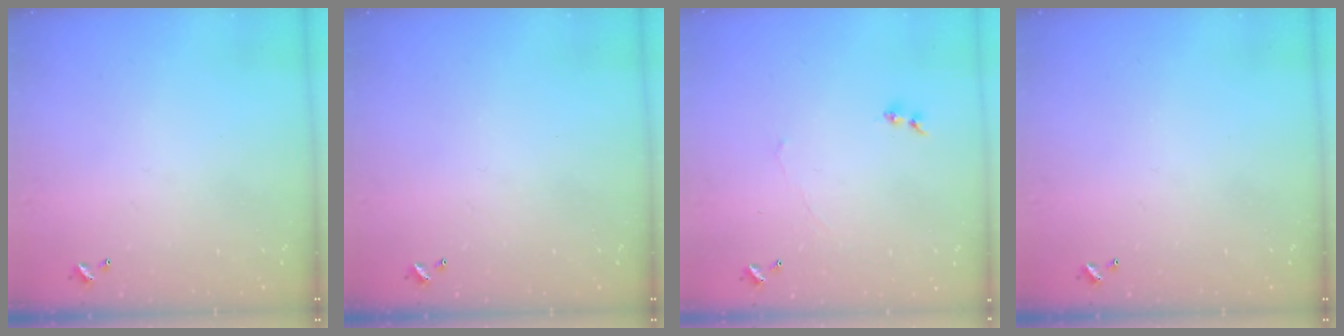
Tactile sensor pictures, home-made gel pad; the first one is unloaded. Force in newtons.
{"total": 0.0}
{"total": 0.7, "press": 0.1, "slide": 0.7}
{"total": 0.0}